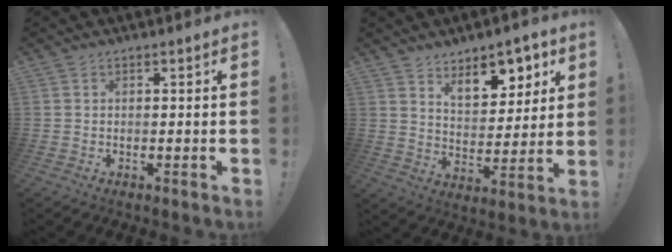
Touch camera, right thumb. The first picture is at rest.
{"total": 11.1, "force": [7.7, 5.8, 5.6], "torque": [-0.062, -0.053, 0.141]}